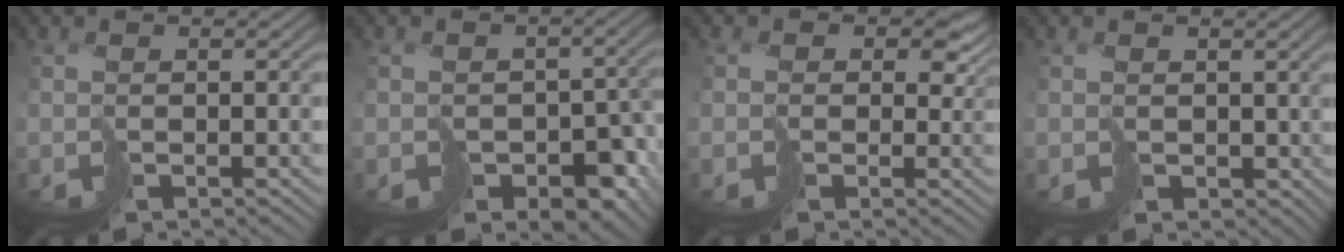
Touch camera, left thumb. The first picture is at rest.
{"total": 7.7, "force": [-3.6, 5.4, 4.2], "torque": [-0.047, -0.014, -0.047]}
{"total": 4.5, "force": [1.5, 3.8, 1.9], "torque": [-0.034, -0.012, 0.025]}
{"total": 2.1, "force": [0.7, 1.9, 0.5], "torque": [-0.015, -0.007, 0.016]}